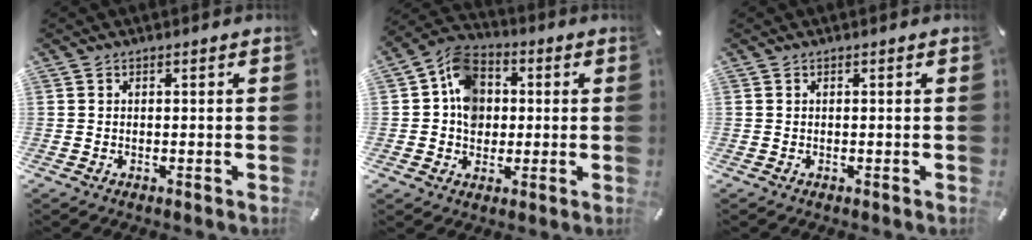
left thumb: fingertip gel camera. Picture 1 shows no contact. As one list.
[{"total": 10.1, "force": [0.6, 8.6, 5.2], "torque": [-0.094, 0.014, 0.014]}, {"total": 0.0}]